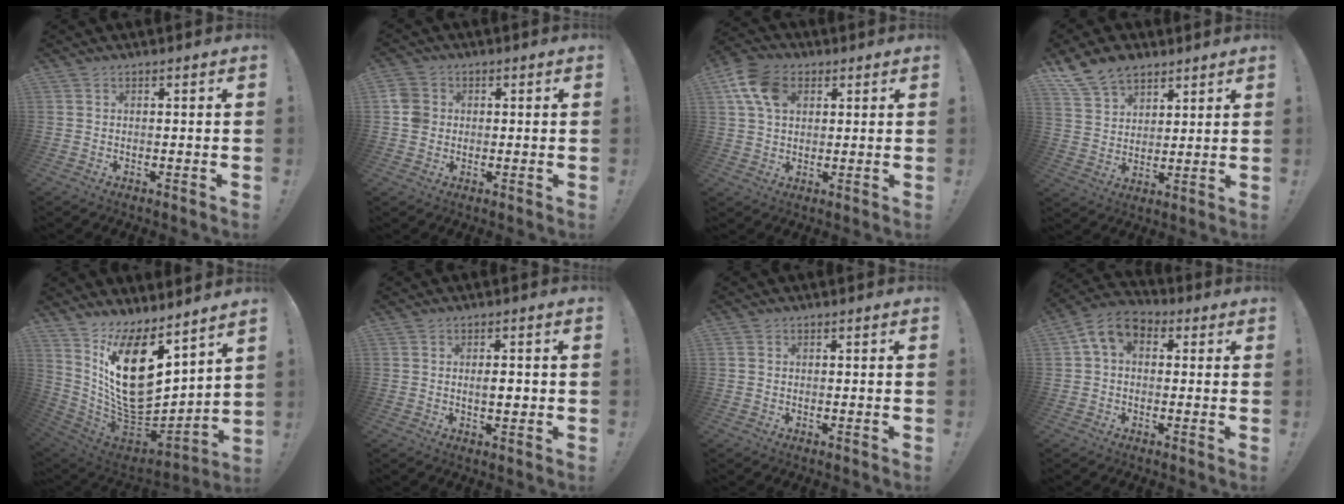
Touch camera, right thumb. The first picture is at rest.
{"total": 5.6, "force": [0.1, 5.2, 2.1], "torque": [-0.029, 0.008, 0.004]}
{"total": 11.8, "force": [4.2, 8.3, 7.3], "torque": [-0.138, -0.001, 0.082]}
{"total": 11.5, "force": [8.3, 7.0, 3.9], "torque": [-0.080, -0.047, 0.164]}
{"total": 22.4, "force": [5.9, 12.6, 17.5], "torque": [-0.318, -0.051, 0.121]}
{"total": 3.0, "force": [-0.3, 1.2, 2.7], "torque": [-0.038, 0.001, -0.009]}
{"total": 0.8, "force": [0.1, 0.8, 0.1], "torque": [-0.004, 0.005, 0.002]}
{"total": 8.5, "force": [2.3, 5.5, 6.0], "torque": [-0.107, 0.002, 0.048]}